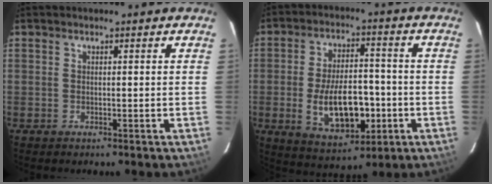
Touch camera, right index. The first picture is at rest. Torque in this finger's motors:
{"motor_torque": [1.23, -0.91, 0.69, 0.08]}